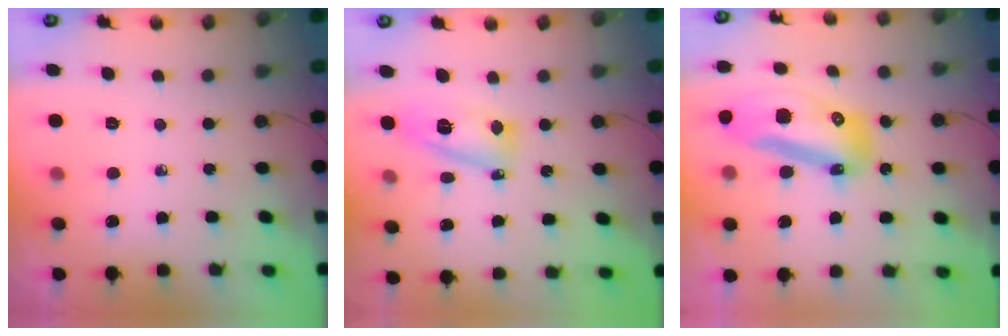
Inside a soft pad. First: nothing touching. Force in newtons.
{"total": 11.9, "press": 11.8, "slide": 1.2}
{"total": 15.9, "press": 15.7, "slide": 1.8}